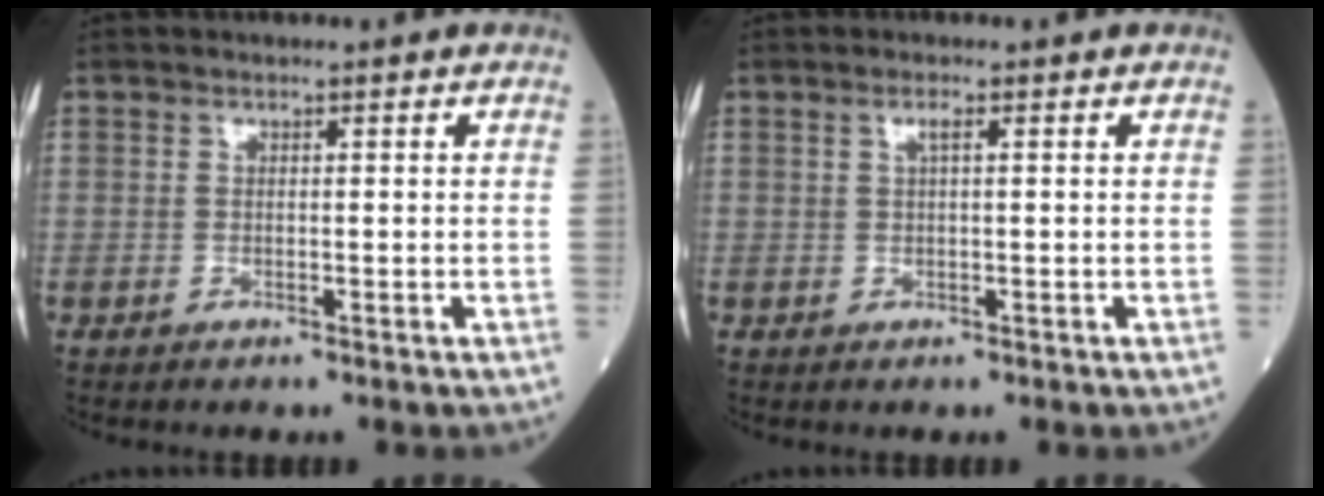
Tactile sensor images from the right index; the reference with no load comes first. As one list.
[{"total": 1.1, "force": [0.4, 0.1, 1.1], "torque": [-0.022, 0.004, 0.007]}]